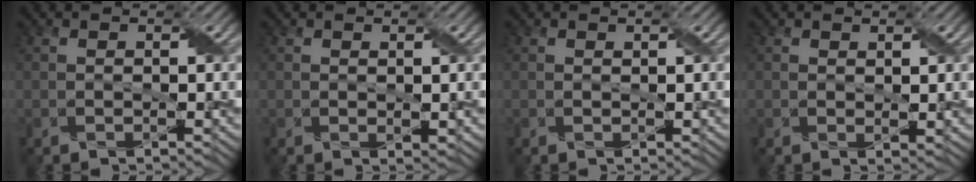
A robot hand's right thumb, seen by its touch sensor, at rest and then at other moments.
{"total": 0.8, "force": [0.3, 0.3, 0.6], "torque": [-0.010, -0.002, 0.008]}
{"total": 0.0}
{"total": 0.9, "force": [0.7, 0.3, 0.6], "torque": [-0.014, -0.003, 0.016]}